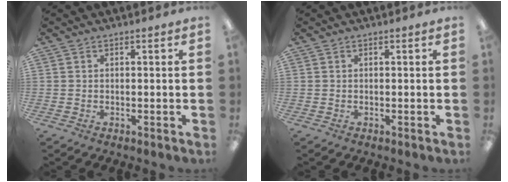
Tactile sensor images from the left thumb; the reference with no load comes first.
{"total": 0.0}